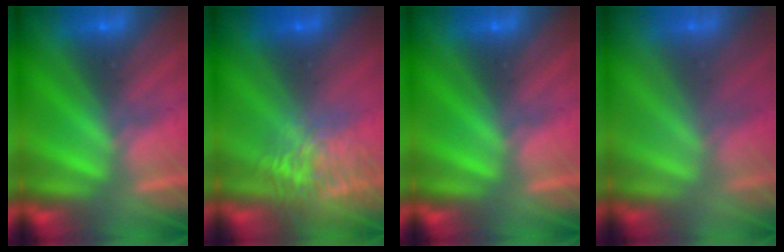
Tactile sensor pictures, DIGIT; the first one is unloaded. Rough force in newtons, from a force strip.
{"total": 5.7}
{"total": 0.0}
{"total": 1.7}